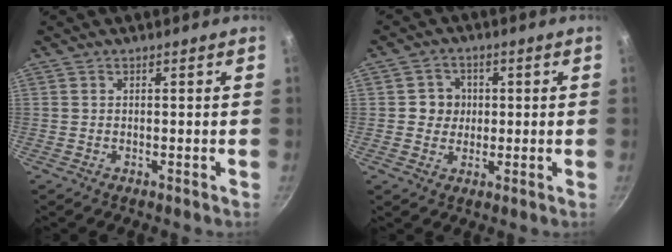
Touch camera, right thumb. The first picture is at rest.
{"total": 4.6, "force": [0.4, 4.4, 1.3], "torque": [0.014, 0.002, 0.000]}